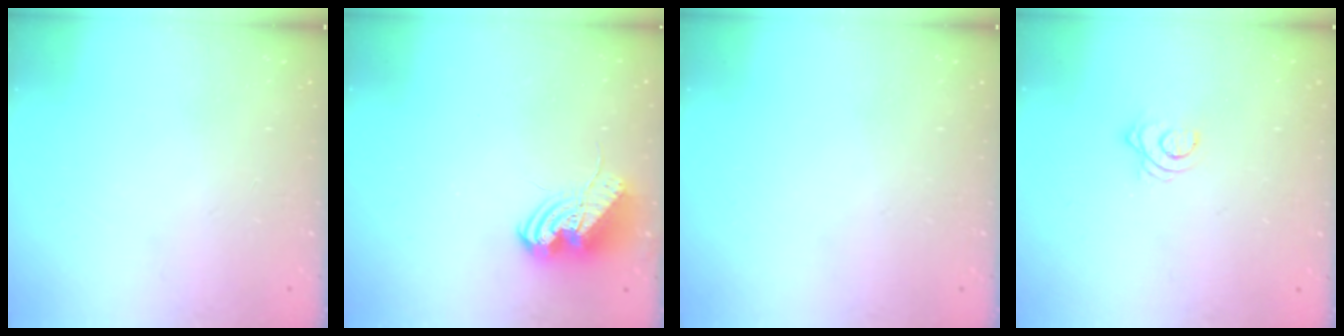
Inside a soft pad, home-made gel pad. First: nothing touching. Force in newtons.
{"total": 9.1, "press": 9.1, "slide": 0.6}
{"total": 0.0}
{"total": 3.6, "press": 3.5, "slide": 0.3}